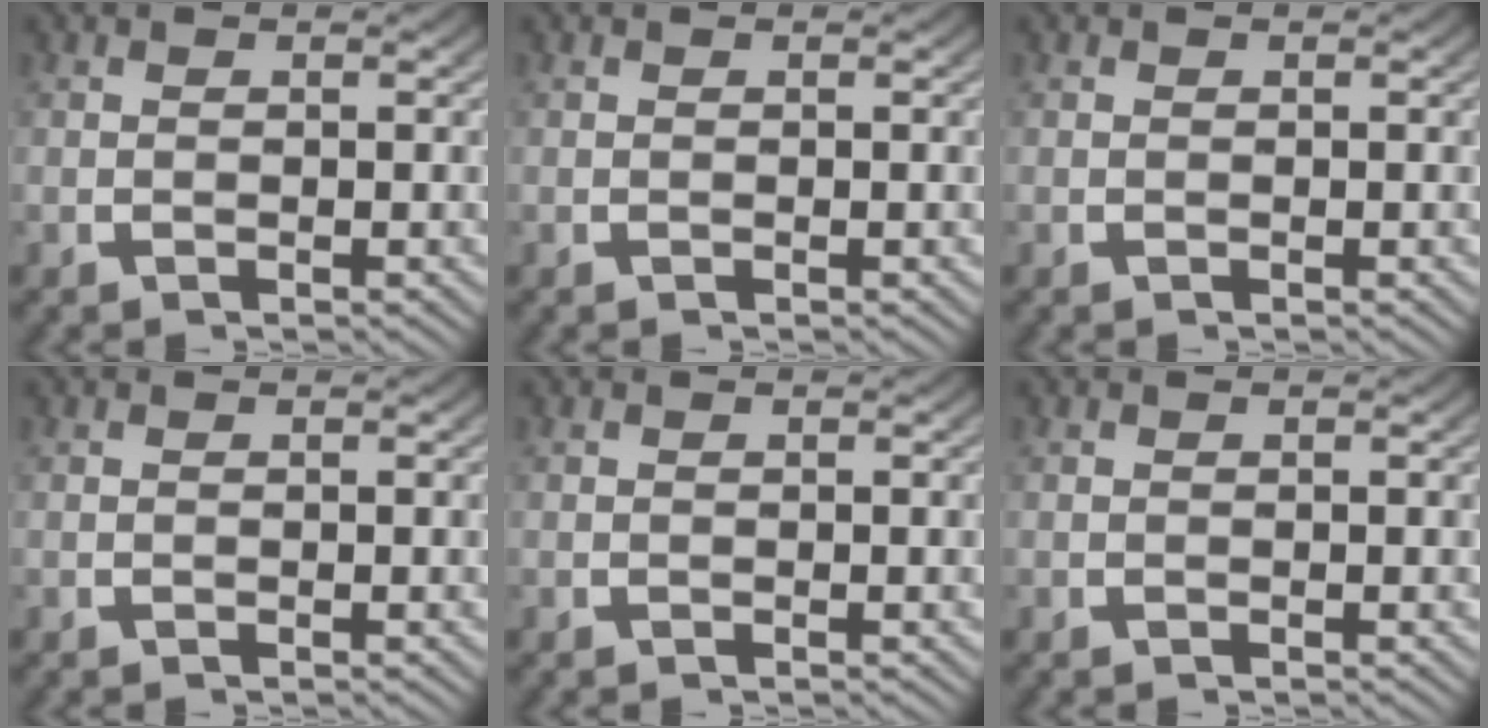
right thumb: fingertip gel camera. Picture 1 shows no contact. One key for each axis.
{"total": 0.0}
{"total": 0.0}
{"total": 0.0}
{"total": 0.0}
{"total": 0.0}